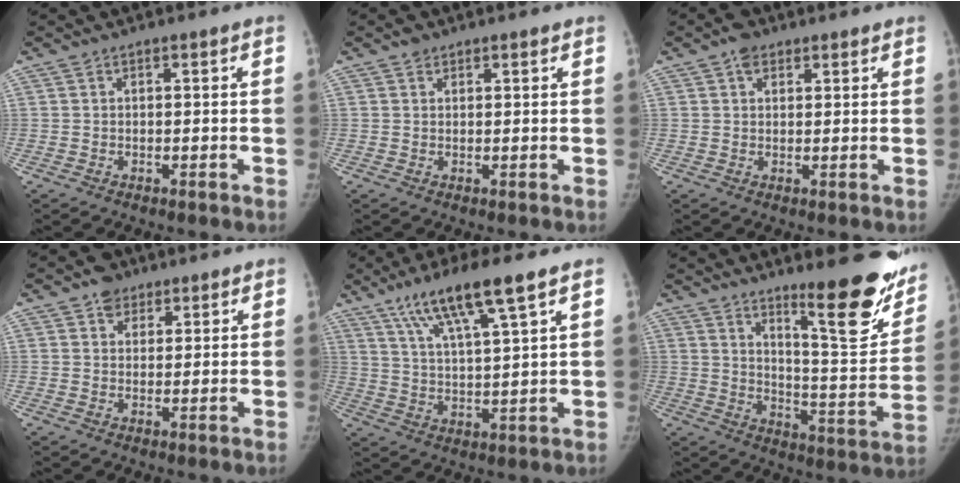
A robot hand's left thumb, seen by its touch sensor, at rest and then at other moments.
{"total": 1.8, "force": [1.2, 1.2, 0.4], "torque": [0.007, -0.005, 0.016]}
{"total": 3.5, "force": [2.0, 2.4, 1.5], "torque": [-0.006, -0.007, 0.029]}
{"total": 4.5, "force": [2.9, 3.3, 1.0], "torque": [0.009, -0.014, 0.043]}
{"total": 13.0, "force": [8.0, 1.7, 10.0], "torque": [-0.181, -0.024, 0.148]}
{"total": 20.8, "force": [13.1, 4.6, 15.4], "torque": [-0.166, -0.095, 0.198]}